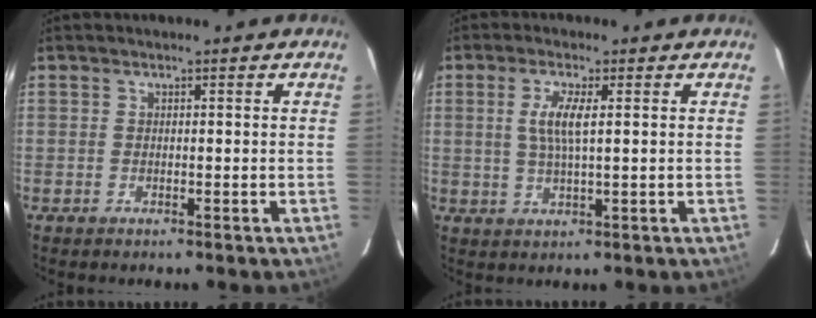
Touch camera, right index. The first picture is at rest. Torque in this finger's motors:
{"motor_torque": [0.08, 0.16, 0.08, 0.06]}